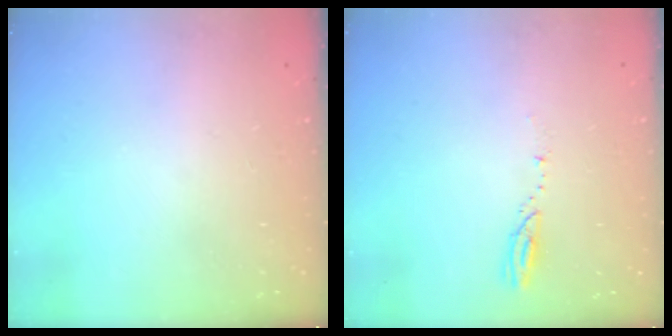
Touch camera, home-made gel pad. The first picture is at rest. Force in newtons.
{"total": 3.3, "press": 3.3, "slide": 0.3}